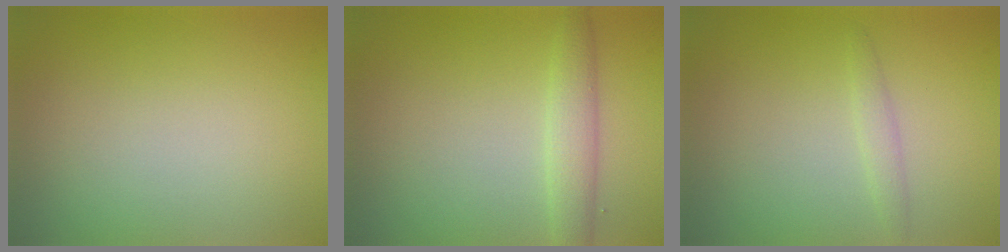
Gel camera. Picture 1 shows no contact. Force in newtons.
{"total": 2.4, "press": 2.4, "slide": 0.1}
{"total": 1.0, "press": 1.0, "slide": 0.1}